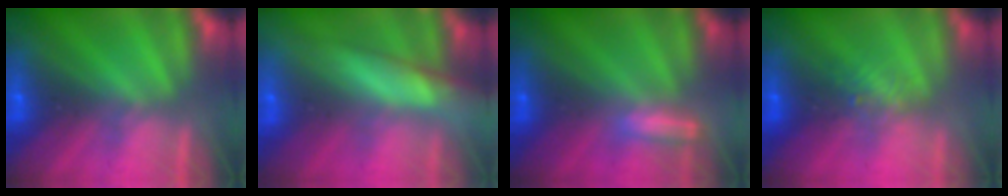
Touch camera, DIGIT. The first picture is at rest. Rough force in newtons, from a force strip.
{"total": 5.7}
{"total": 1.3}
{"total": 2.2}